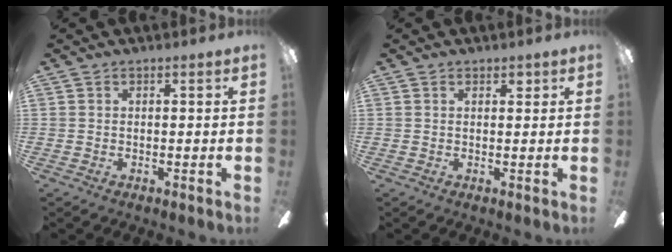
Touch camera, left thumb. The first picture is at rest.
{"total": 0.7, "force": [0.4, 0.3, 0.5], "torque": [-0.011, 0.004, 0.005]}